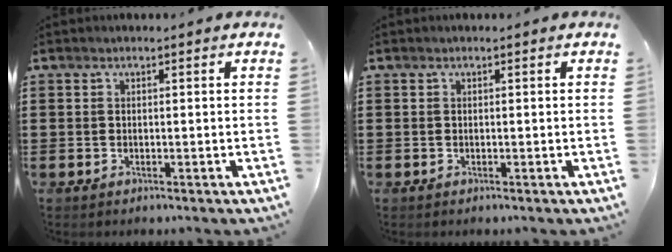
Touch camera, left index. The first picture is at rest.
{"total": 0.0}